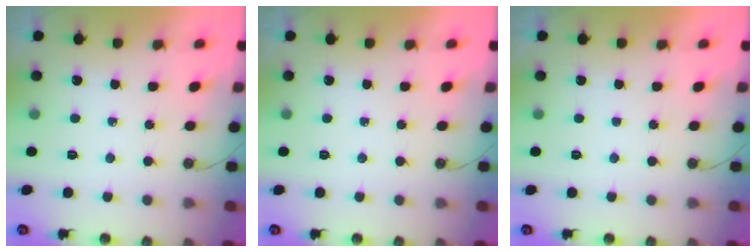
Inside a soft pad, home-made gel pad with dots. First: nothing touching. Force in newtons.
{"total": 0.0}
{"total": 0.0}